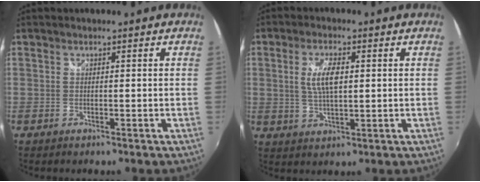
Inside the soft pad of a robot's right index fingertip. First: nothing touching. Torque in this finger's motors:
{"motor_torque": [0.24, 0.08, 0.19, 0.10]}